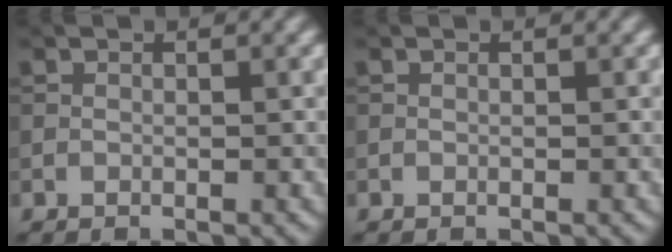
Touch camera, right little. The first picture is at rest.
{"total": 0.0}